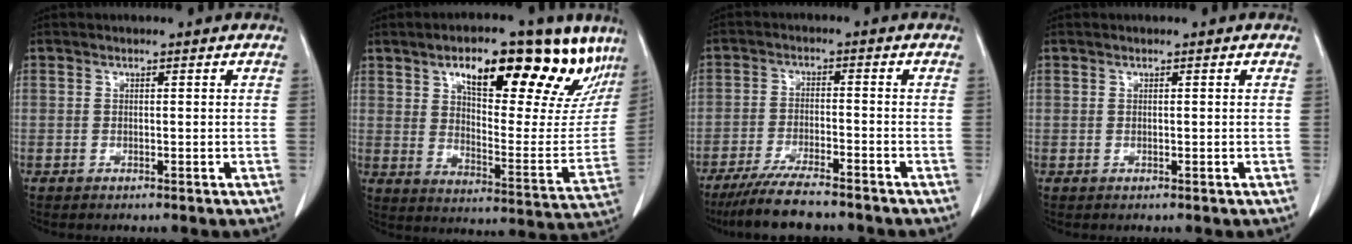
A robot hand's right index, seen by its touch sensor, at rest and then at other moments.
{"total": 26.1, "force": [16.1, 9.0, 18.4], "torque": [-0.262, 0.018, 0.229]}
{"total": 10.4, "force": [-8.8, 1.5, 5.3], "torque": [-0.092, -0.027, -0.146]}
{"total": 0.0}